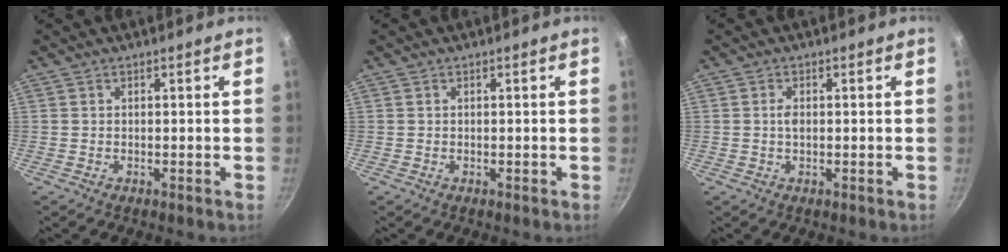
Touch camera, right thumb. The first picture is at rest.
{"total": 0.0}
{"total": 1.6, "force": [0.1, 0.9, 1.3], "torque": [-0.021, 0.003, 0.000]}